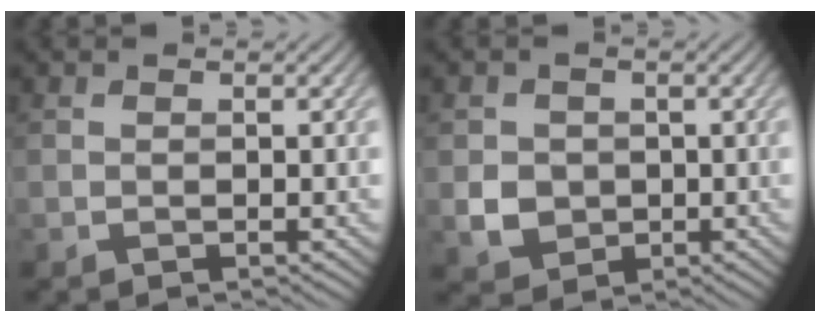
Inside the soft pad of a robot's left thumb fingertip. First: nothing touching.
{"total": 3.8, "force": [-0.3, 3.5, 1.5], "torque": [-0.035, -0.007, -0.008]}